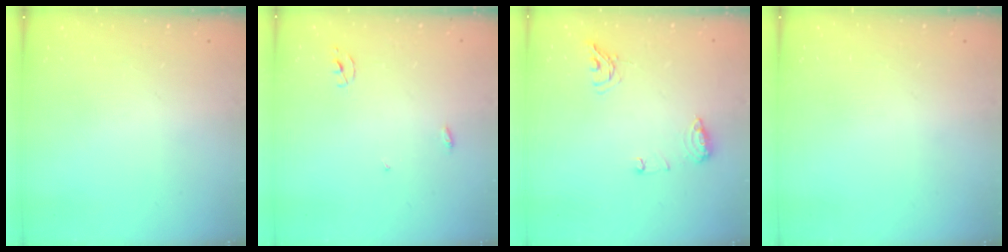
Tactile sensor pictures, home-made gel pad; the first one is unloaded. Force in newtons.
{"total": 2.3, "press": 2.3, "slide": 0.2}
{"total": 8.8, "press": 8.8, "slide": 0.5}
{"total": 0.0}